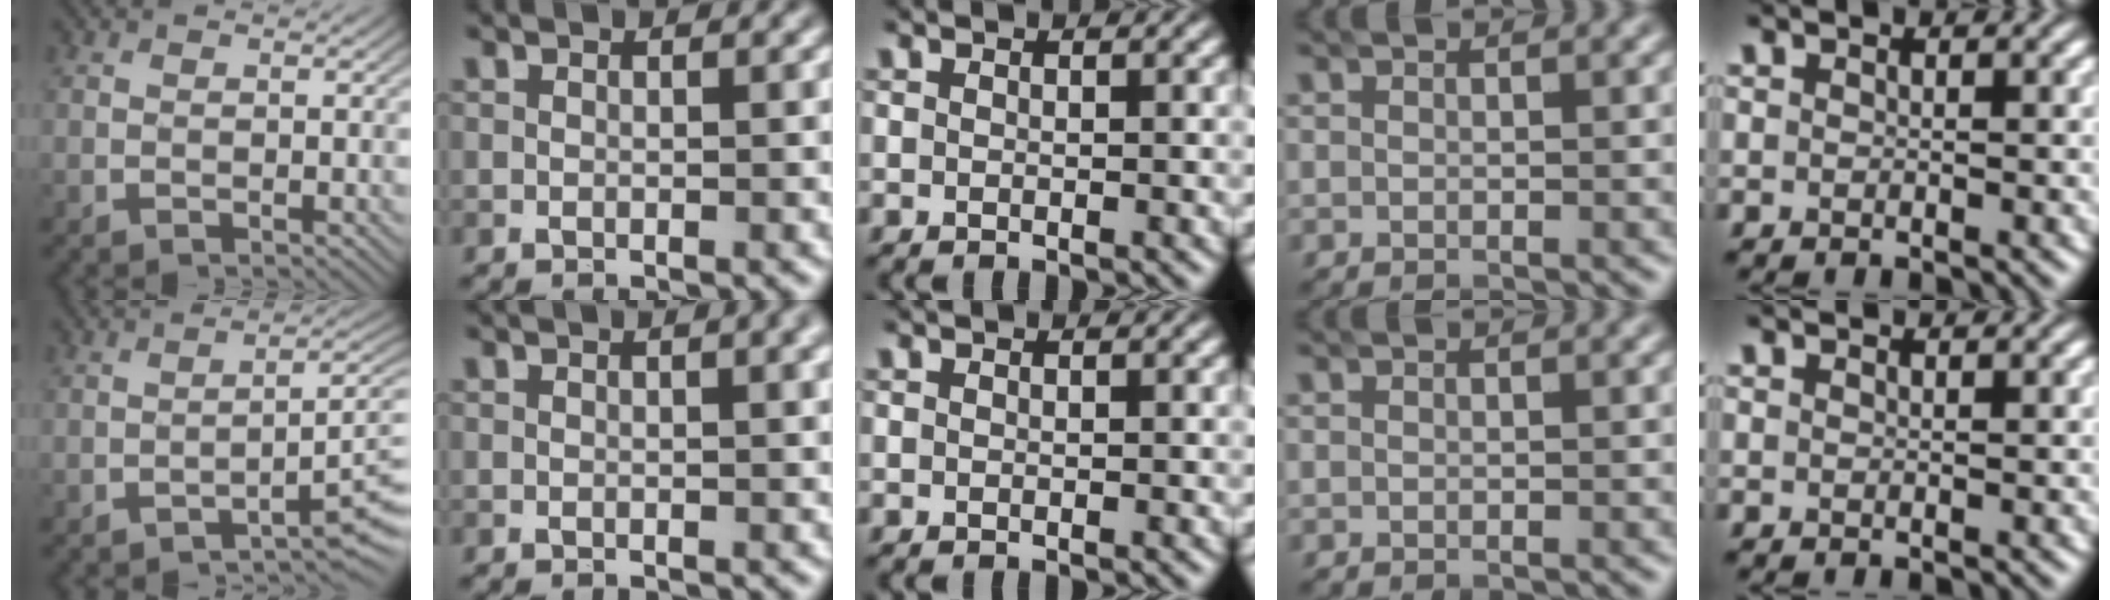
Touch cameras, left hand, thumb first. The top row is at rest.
{"thumb": {"total": 5.3, "force": [-2.9, 1.2, 4.3], "torque": [-0.052, 0.014, -0.045]}, "index": {"total": 3.0, "force": [1.3, 1.2, 2.4], "torque": [-0.016, 0.017, 0.006]}, "little": {"total": 1.3, "force": [1.2, 0.2, 0.4], "torque": [-0.008, -0.003, 0.008]}}